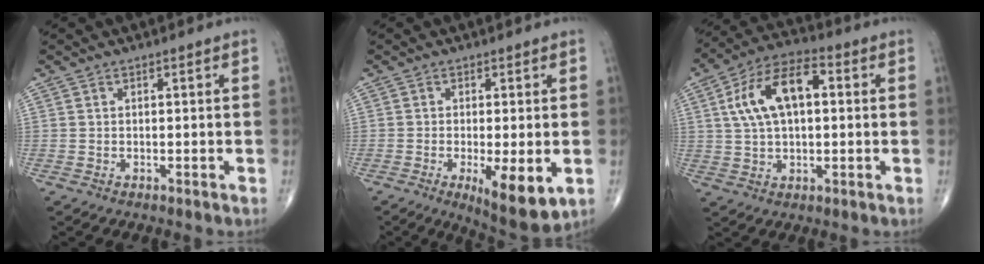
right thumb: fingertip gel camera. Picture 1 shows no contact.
{"total": 9.7, "force": [-2.7, 2.9, 8.9], "torque": [-0.134, -0.023, -0.036]}
{"total": 13.6, "force": [2.7, 7.1, 11.3], "torque": [-0.208, 0.027, 0.044]}